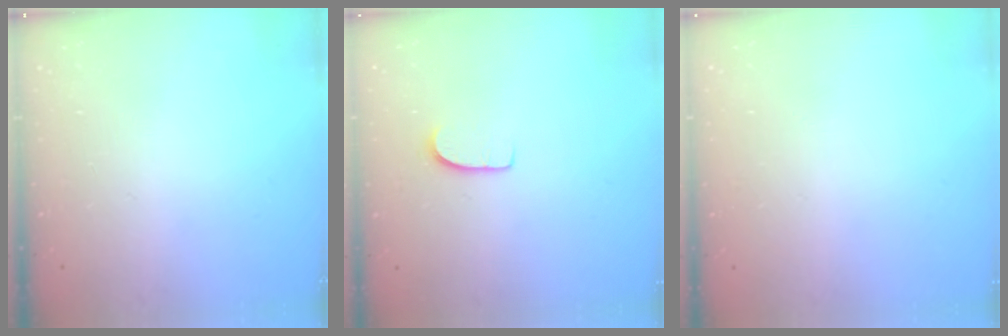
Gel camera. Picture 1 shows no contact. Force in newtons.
{"total": 6.7, "press": 6.7, "slide": 0.3}
{"total": 0.0}